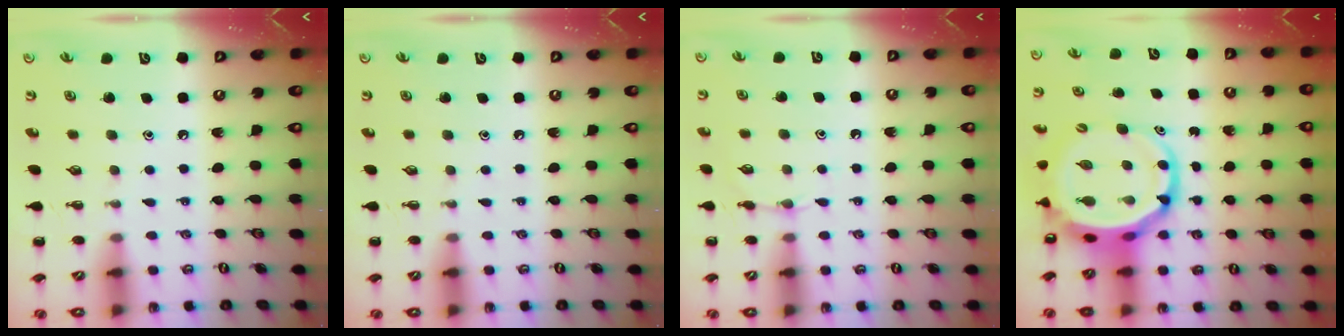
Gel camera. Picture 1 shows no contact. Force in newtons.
{"total": 0.0}
{"total": 3.6, "press": 3.4, "slide": 1.4}
{"total": 8.3, "press": 7.9, "slide": 2.4}